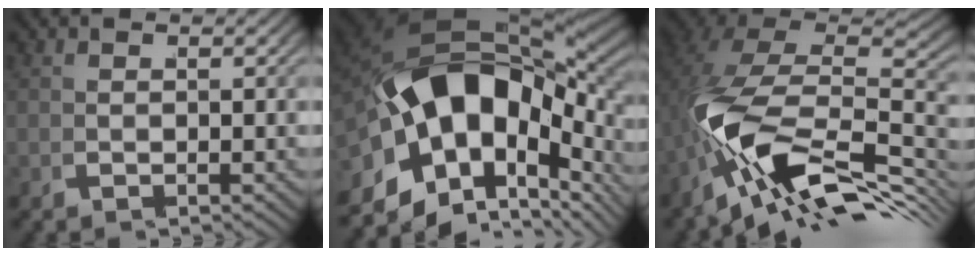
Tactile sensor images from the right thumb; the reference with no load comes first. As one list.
[{"total": 21.3, "force": [-1.3, 13.9, 16.1], "torque": [-0.305, -0.028, -0.006]}, {"total": 16.9, "force": [-4.7, 10.6, 12.3], "torque": [-0.217, -0.041, -0.060]}]